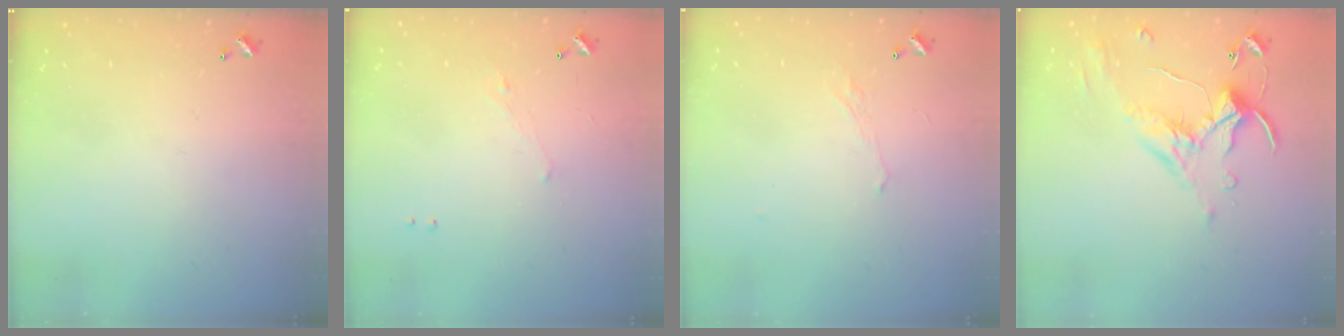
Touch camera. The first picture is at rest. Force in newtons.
{"total": 1.3, "press": 1.2, "slide": 0.6}
{"total": 0.7, "press": 0.4, "slide": 0.6}
{"total": 1.3, "press": 0.8, "slide": 1.0}